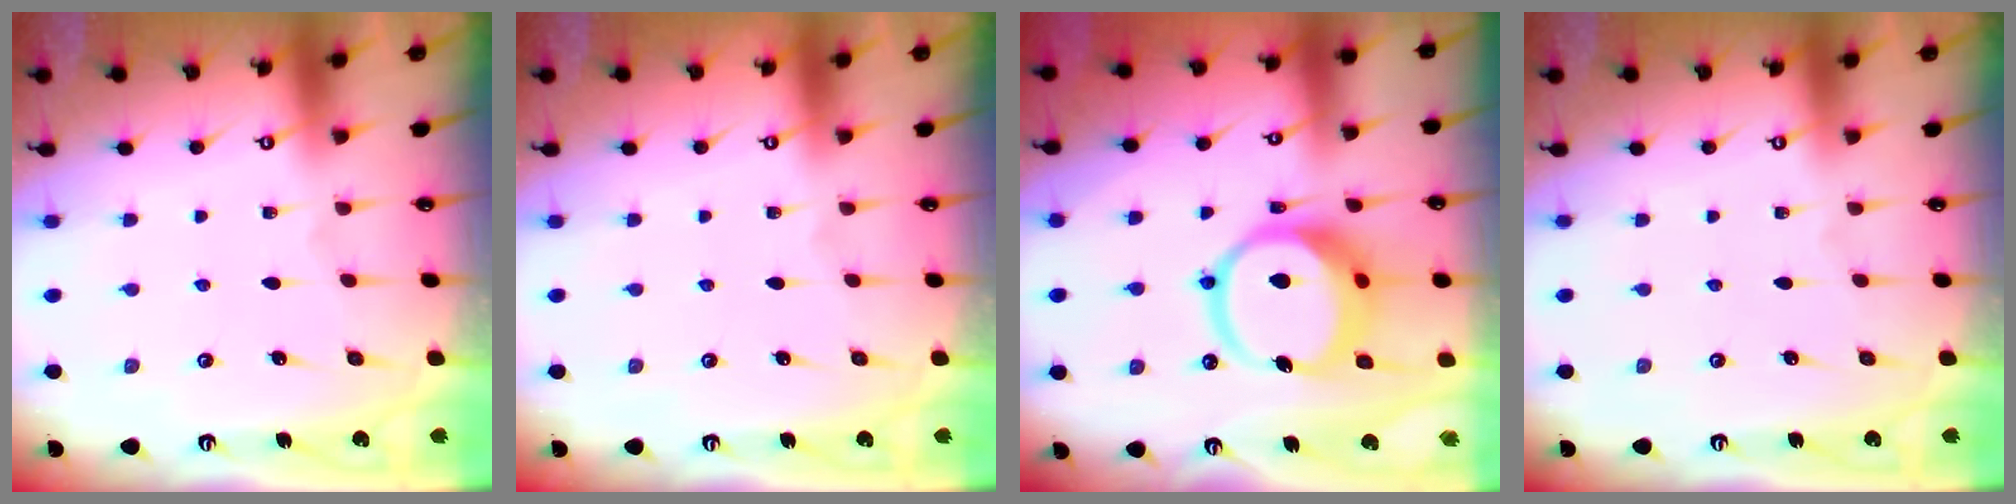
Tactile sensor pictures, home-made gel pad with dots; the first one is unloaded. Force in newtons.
{"total": 0.0}
{"total": 14.3, "press": 14.2, "slide": 1.9}
{"total": 0.0}